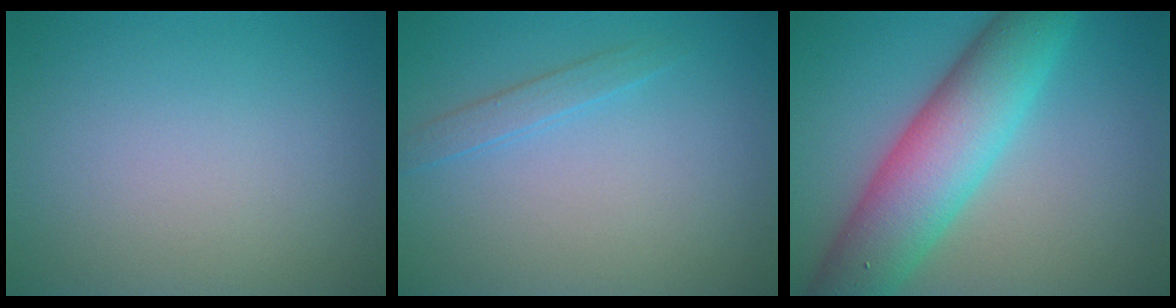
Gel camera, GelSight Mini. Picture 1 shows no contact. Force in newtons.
{"total": 1.4, "press": 1.4, "slide": 0.0}
{"total": 9.1, "press": 9.1, "slide": 0.3}